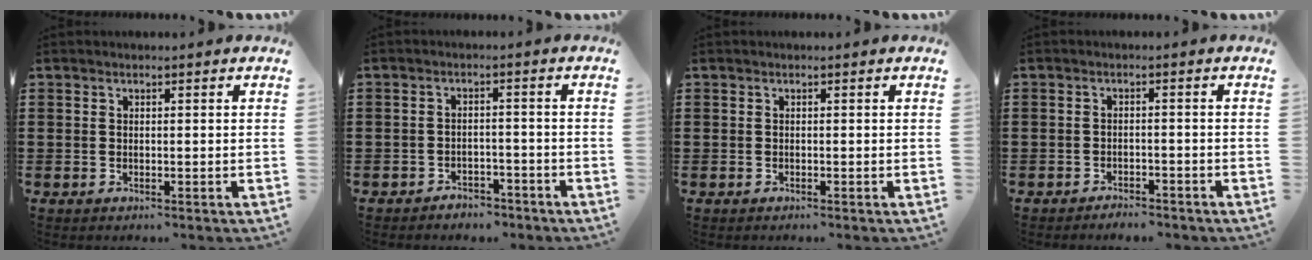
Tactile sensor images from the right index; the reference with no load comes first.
{"total": 2.7, "force": [-2.6, 0.7, 0.1], "torque": [-0.009, 0.002, -0.055]}
{"total": 0.0}
{"total": 2.0, "force": [-2.0, 0.3, 0.0], "torque": [-0.008, 0.000, -0.043]}